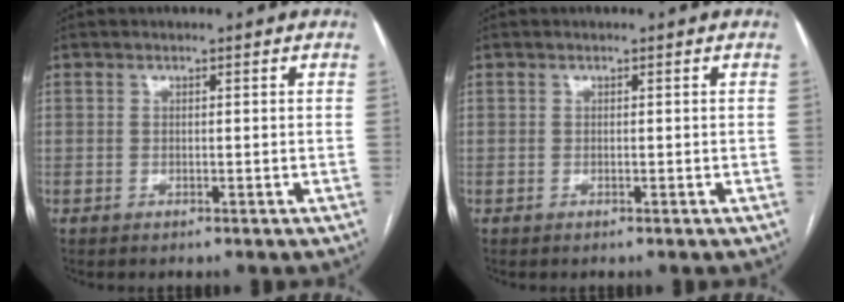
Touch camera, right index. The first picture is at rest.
{"total": 0.0}